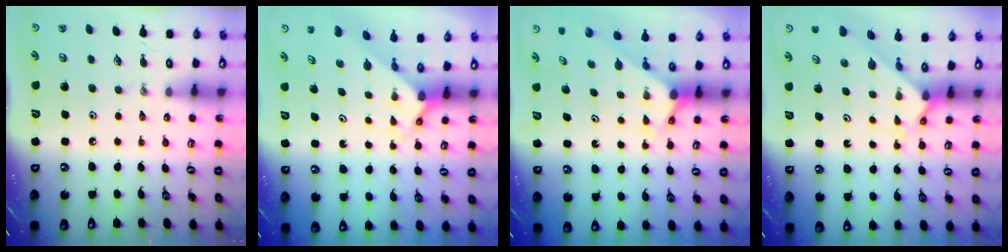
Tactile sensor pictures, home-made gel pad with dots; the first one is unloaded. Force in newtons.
{"total": 1.8, "press": 1.8, "slide": 0.1}
{"total": 2.9, "press": 2.9, "slide": 0.0}
{"total": 2.0, "press": 2.0, "slide": 0.2}